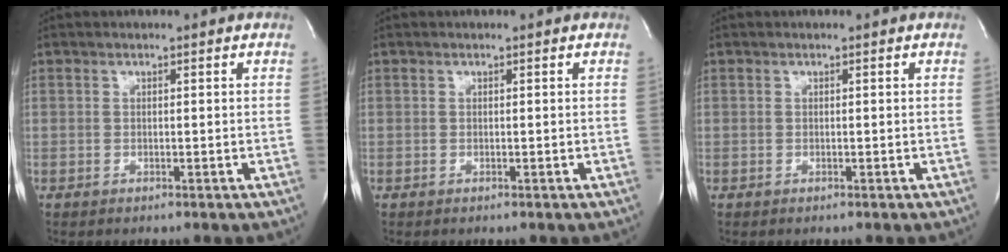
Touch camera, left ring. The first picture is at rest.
{"total": 0.0}
{"total": 0.0}